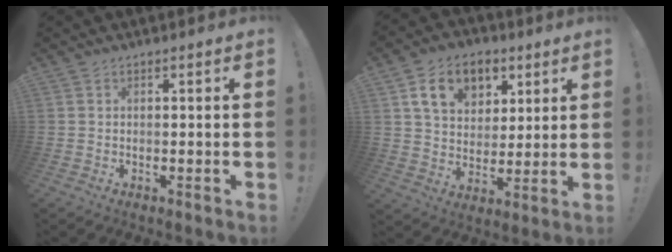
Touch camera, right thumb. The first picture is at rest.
{"total": 13.8, "force": [6.6, 9.8, 7.2], "torque": [-0.108, -0.022, 0.127]}